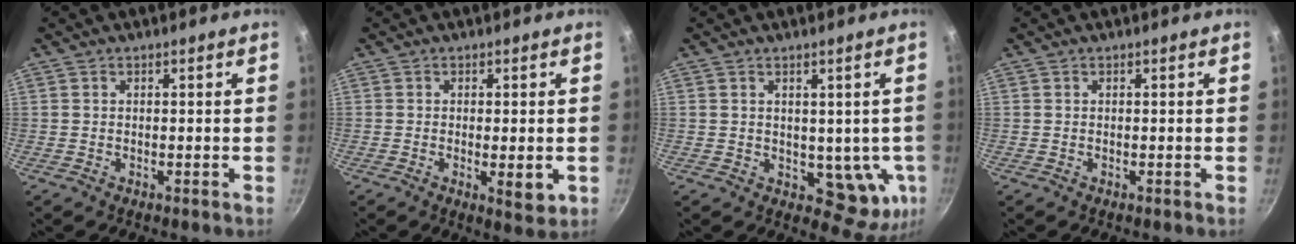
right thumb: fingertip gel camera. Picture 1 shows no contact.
{"total": 4.4, "force": [-0.8, 1.4, 4.1], "torque": [-0.061, -0.010, -0.008]}
{"total": 8.6, "force": [0.1, 5.6, 6.6], "torque": [-0.046, -0.011, 0.012]}
{"total": 0.0}